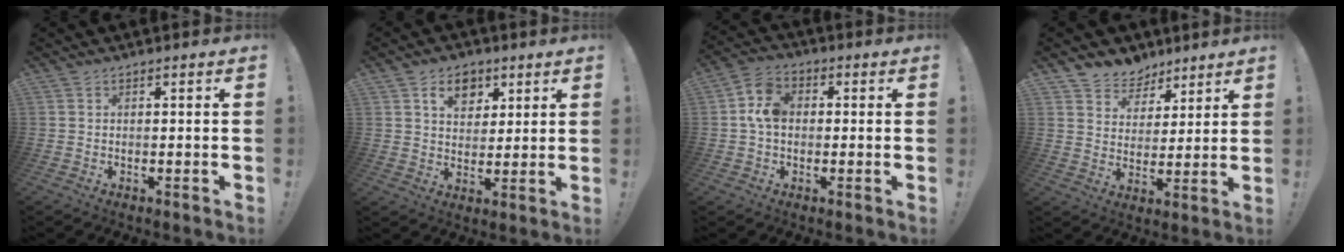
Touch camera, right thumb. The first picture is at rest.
{"total": 8.9, "force": [4.4, 6.6, 4.1], "torque": [-0.054, -0.013, 0.082]}
{"total": 8.1, "force": [0.4, 6.0, 5.4], "torque": [-0.093, 0.017, 0.011]}
{"total": 7.5, "force": [5.3, 5.4, 0.5], "torque": [-0.011, -0.042, 0.106]}